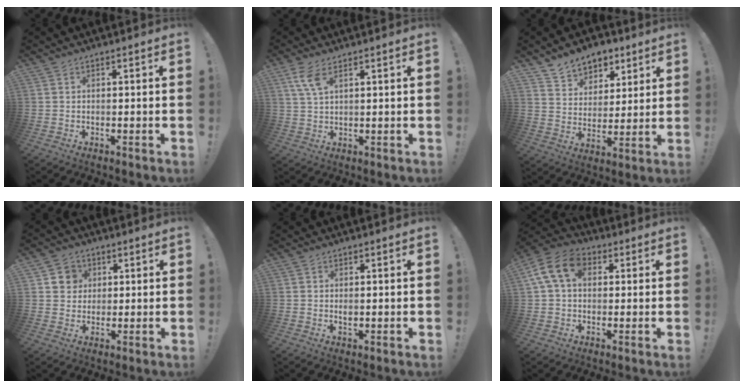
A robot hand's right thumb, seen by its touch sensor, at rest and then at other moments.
{"total": 6.3, "force": [3.3, 2.5, 4.7], "torque": [-0.099, -0.009, 0.061]}
{"total": 10.1, "force": [7.5, 6.6, 1.8], "torque": [-0.026, -0.056, 0.145]}
{"total": 6.3, "force": [1.8, 5.9, 1.2], "torque": [-0.011, -0.009, 0.035]}
{"total": 1.0, "force": [0.1, 0.7, 0.7], "torque": [-0.014, 0.002, 0.002]}
{"total": 13.0, "force": [3.5, 9.1, 8.5], "torque": [-0.152, 0.005, 0.067]}